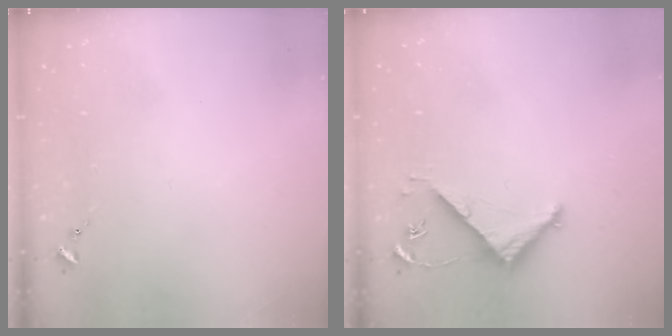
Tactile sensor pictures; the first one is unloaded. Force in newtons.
{"total": 4.8, "press": 4.8, "slide": 0.3}